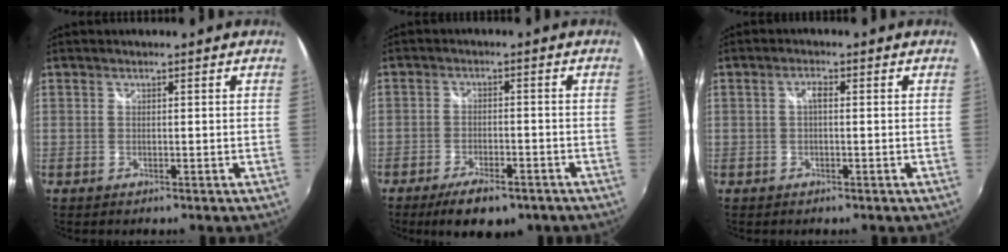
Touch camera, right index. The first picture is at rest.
{"total": 9.0, "force": [-6.4, 3.3, 5.4], "torque": [-0.120, -0.014, -0.097]}
{"total": 1.6, "force": [0.0, 0.6, 1.5], "torque": [-0.028, 0.007, -0.003]}